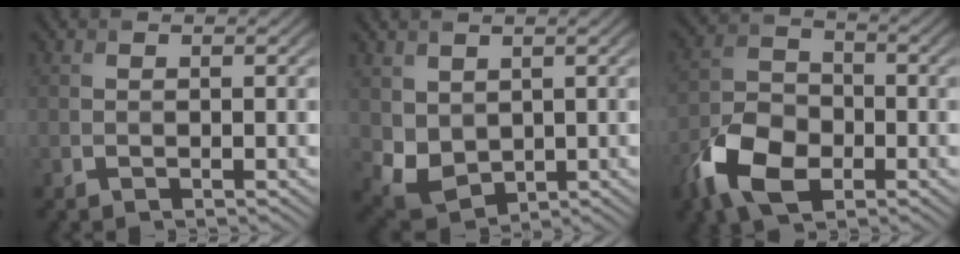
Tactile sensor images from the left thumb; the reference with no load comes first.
{"total": 4.9, "force": [1.3, 3.9, 2.7], "torque": [-0.081, -0.017, 0.032]}
{"total": 10.0, "force": [-4.9, 6.0, 6.2], "torque": [-0.143, -0.010, -0.106]}